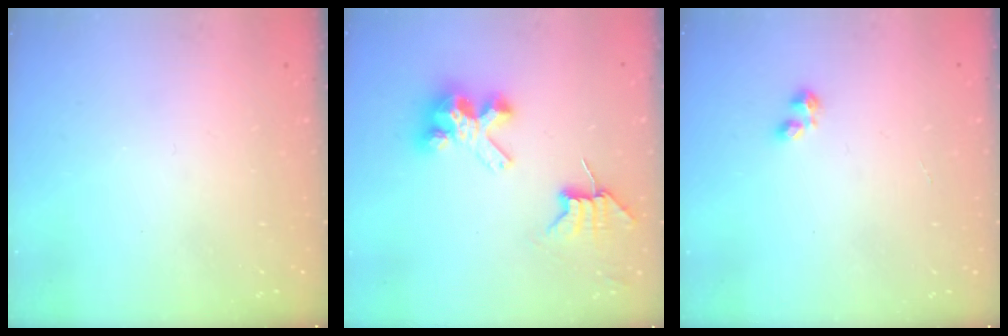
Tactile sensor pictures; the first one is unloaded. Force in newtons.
{"total": 7.7, "press": 7.7, "slide": 0.7}
{"total": 1.8, "press": 1.7, "slide": 0.5}